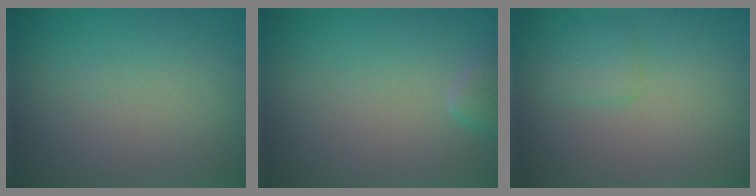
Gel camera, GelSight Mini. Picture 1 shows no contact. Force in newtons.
{"total": 1.3, "press": 1.3, "slide": 0.1}
{"total": 1.4, "press": 1.4, "slide": 0.1}